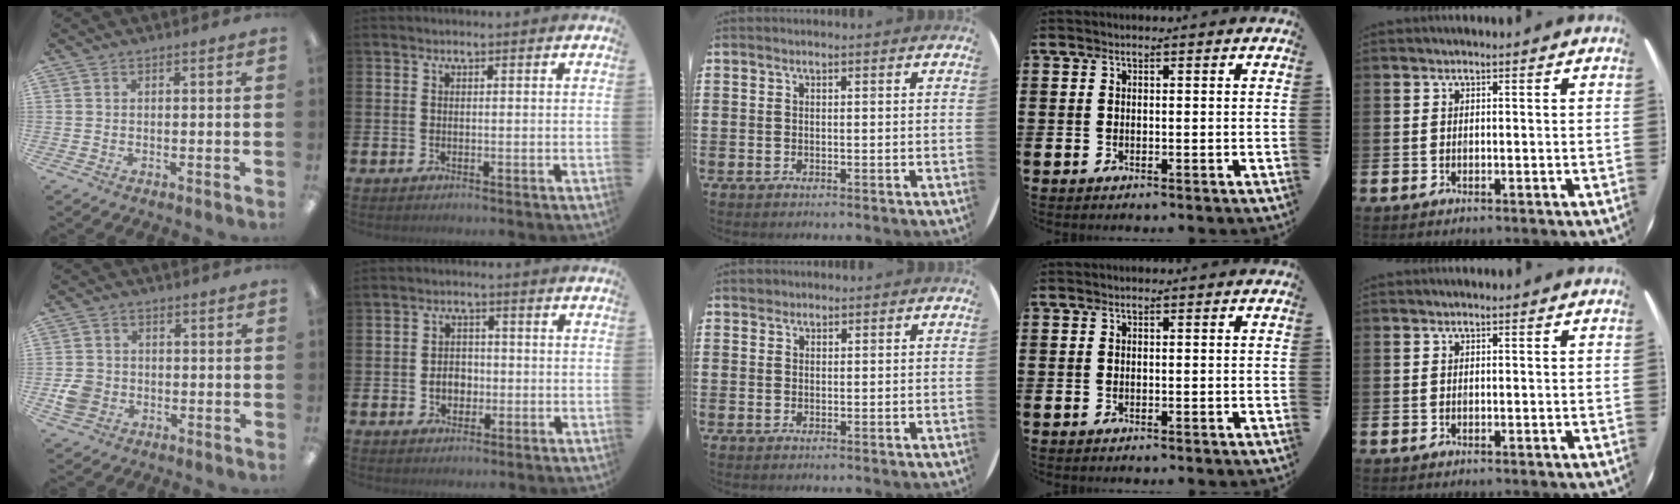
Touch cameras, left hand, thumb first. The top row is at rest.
{"thumb": {"total": 5.9, "force": [-1.3, 5.3, 2.2], "torque": [-0.028, 0.010, -0.021]}, "index": {"total": 3.4, "force": [-0.7, 2.8, 1.9], "torque": [-0.023, -0.002, -0.022]}, "middle": {"total": 0.9, "force": [0.8, 0.4, -0.2], "torque": [0.010, -0.001, 0.015]}}